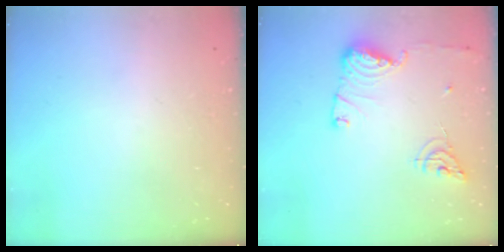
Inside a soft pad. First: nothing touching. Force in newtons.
{"total": 12.0, "press": 11.9, "slide": 1.6}